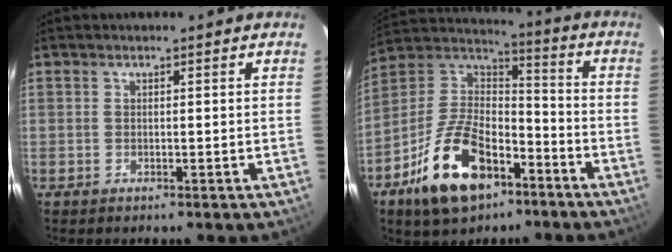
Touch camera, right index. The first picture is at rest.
{"total": 19.2, "force": [-10.2, 10.4, 12.5], "torque": [-0.266, 0.012, -0.174]}